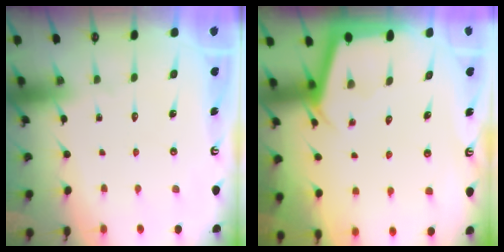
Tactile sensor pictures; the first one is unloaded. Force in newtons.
{"total": 2.9, "press": 2.8, "slide": 0.3}